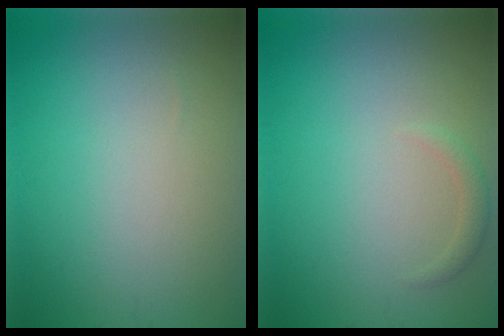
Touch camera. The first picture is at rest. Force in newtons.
{"total": 1.1, "press": 1.1, "slide": 0.1}